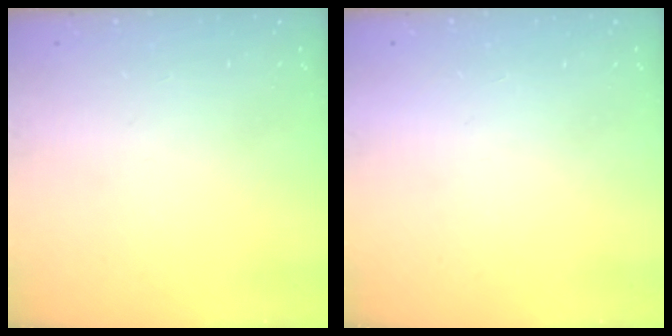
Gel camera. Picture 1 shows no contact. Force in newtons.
{"total": 1.5, "press": 1.5, "slide": 0.1}